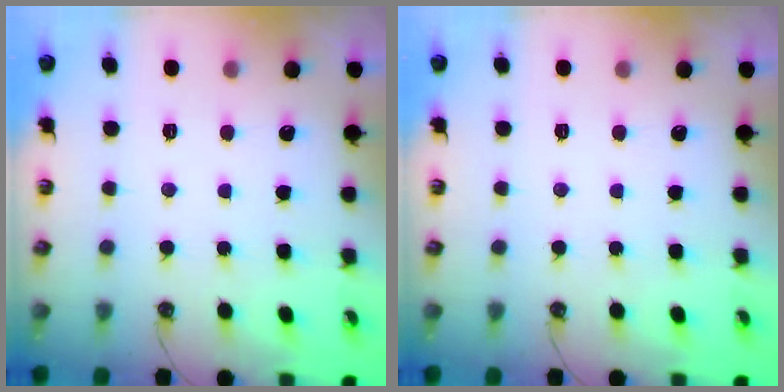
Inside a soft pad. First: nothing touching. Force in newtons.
{"total": 0.0}